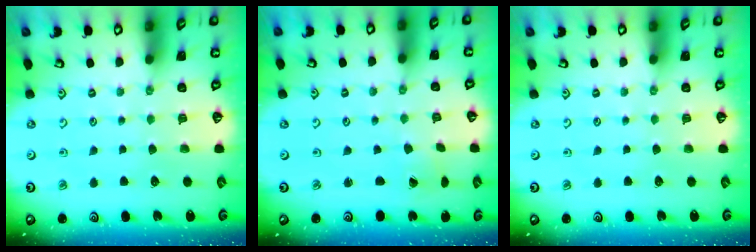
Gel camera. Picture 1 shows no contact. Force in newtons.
{"total": 0.0}
{"total": 0.0}